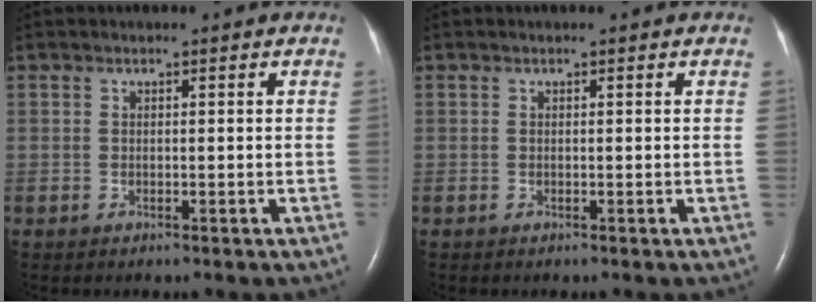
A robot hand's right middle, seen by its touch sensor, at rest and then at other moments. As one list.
[{"total": 0.0}]